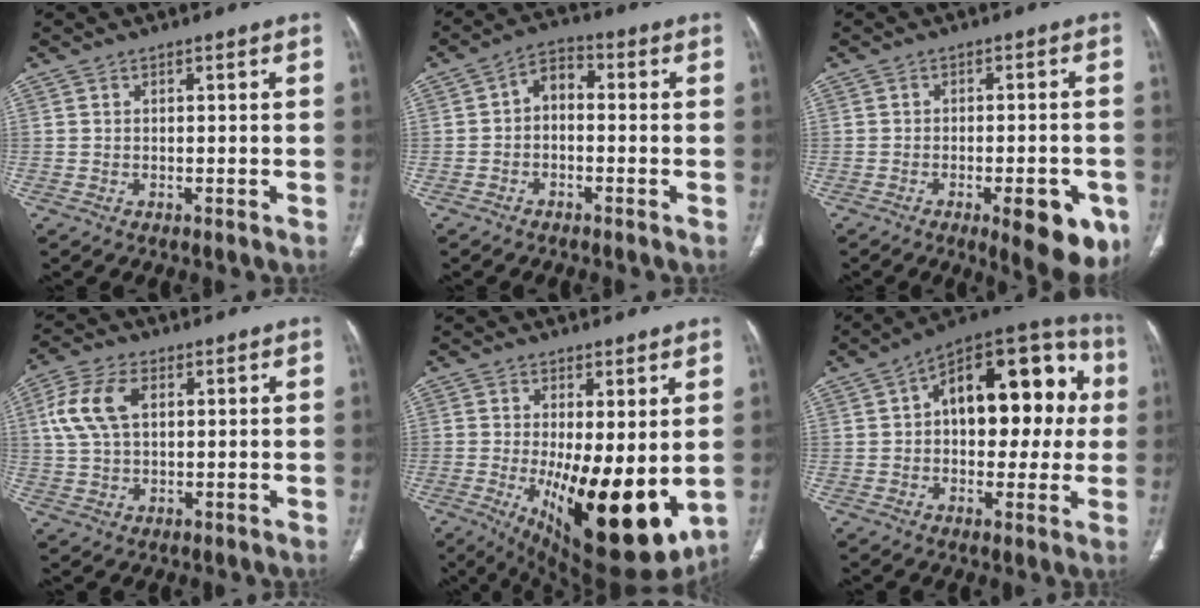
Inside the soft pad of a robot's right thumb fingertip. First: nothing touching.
{"total": 4.9, "force": [-0.6, 3.2, 3.7], "torque": [-0.052, 0.025, -0.024]}
{"total": 11.4, "force": [-4.9, 3.9, 9.5], "torque": [-0.099, 0.003, -0.056]}
{"total": 9.5, "force": [2.6, 5.6, 7.2], "torque": [-0.155, 0.011, 0.051]}
{"total": 19.8, "force": [-2.8, 7.6, 18.0], "torque": [-0.247, -0.039, -0.014]}
{"total": 22.7, "force": [3.3, 12.5, 18.7], "torque": [-0.215, 0.040, 0.038]}